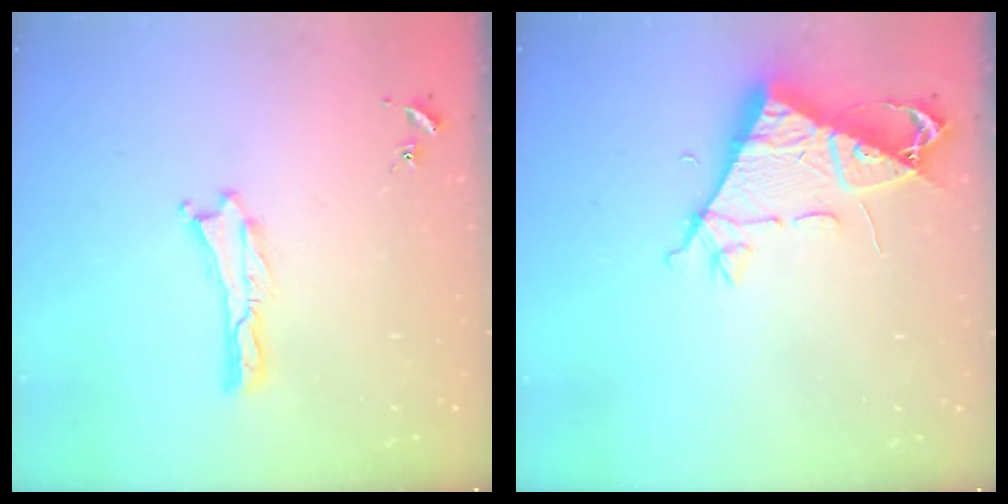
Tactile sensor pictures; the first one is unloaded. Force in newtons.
{"total": 8.2, "press": 8.1, "slide": 1.2}